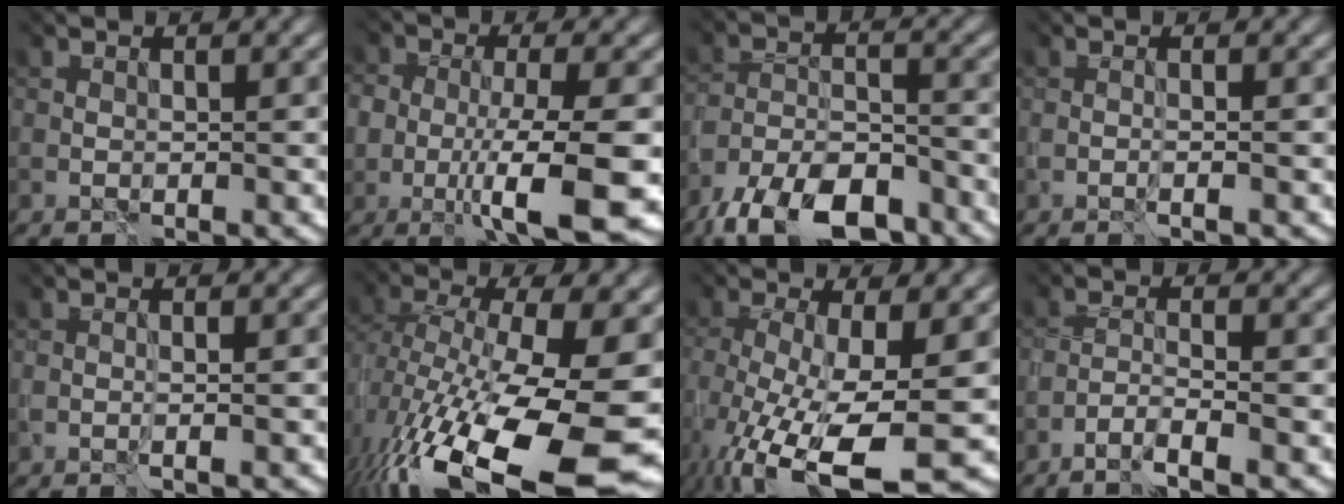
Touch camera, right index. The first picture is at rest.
{"total": 7.4, "force": [-2.3, 1.7, 6.8], "torque": [-0.118, -0.011, -0.040]}
{"total": 10.3, "force": [-8.5, 3.4, 4.8], "torque": [-0.080, -0.010, -0.151]}
{"total": 0.8, "force": [-0.5, -0.5, 0.4], "torque": [-0.009, -0.005, -0.006]}
{"total": 0.7, "force": [-0.4, -0.4, 0.4], "torque": [-0.006, -0.005, -0.003]}
{"total": 15.3, "force": [-6.1, 5.5, 12.9], "torque": [-0.240, -0.019, -0.097]}
{"total": 11.4, "force": [-4.8, 4.0, 9.5], "torque": [-0.183, -0.044, -0.070]}
{"total": 2.3, "force": [-2.0, -0.7, 0.9], "torque": [-0.023, 0.003, -0.045]}